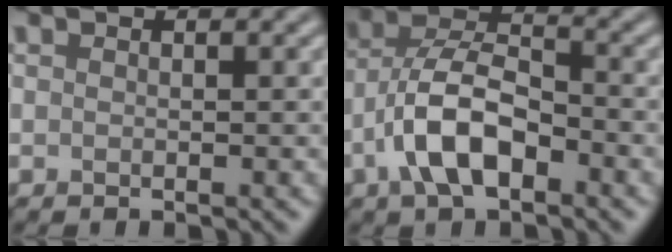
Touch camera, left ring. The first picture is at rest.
{"total": 6.7, "force": [-2.6, 3.3, 5.3], "torque": [-0.095, 0.012, -0.052]}